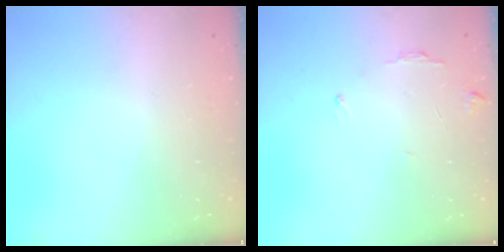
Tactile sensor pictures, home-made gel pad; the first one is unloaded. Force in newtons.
{"total": 5.4, "press": 5.4, "slide": 0.5}